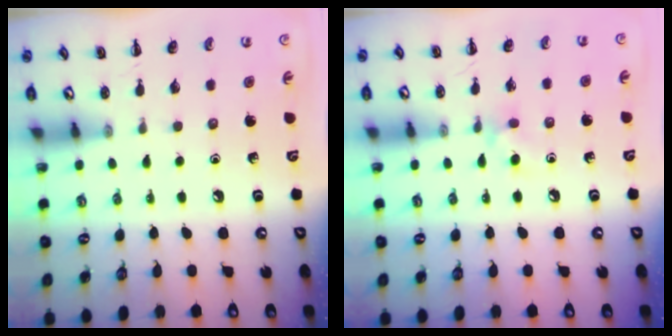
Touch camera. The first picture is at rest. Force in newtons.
{"total": 6.1, "press": 5.8, "slide": 2.1}